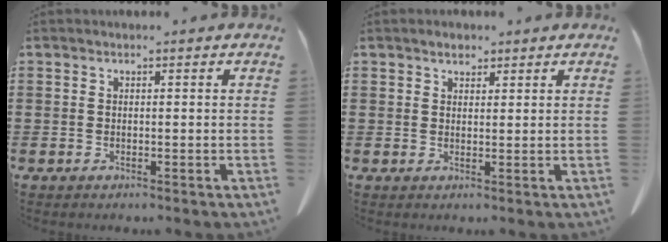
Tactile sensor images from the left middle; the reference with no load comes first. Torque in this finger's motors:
{"motor_torque": [-0.28, 0.40, -0.06, 0.00]}